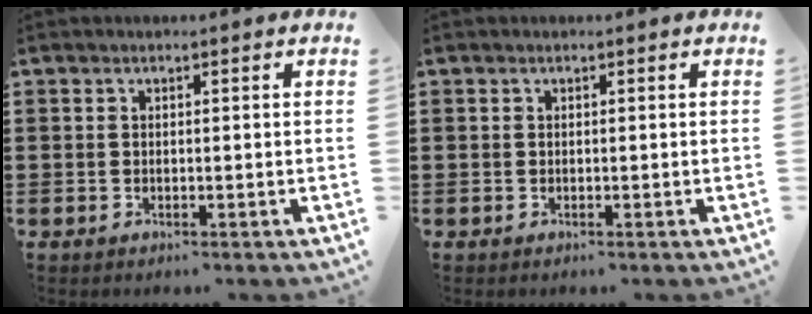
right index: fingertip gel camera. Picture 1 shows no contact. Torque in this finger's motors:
{"motor_torque": [1.10, 1.04, 0.00, 0.00]}